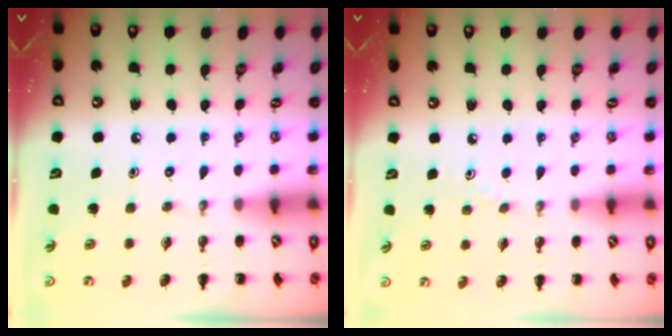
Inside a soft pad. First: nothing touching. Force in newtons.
{"total": 2.2, "press": 2.1, "slide": 0.9}